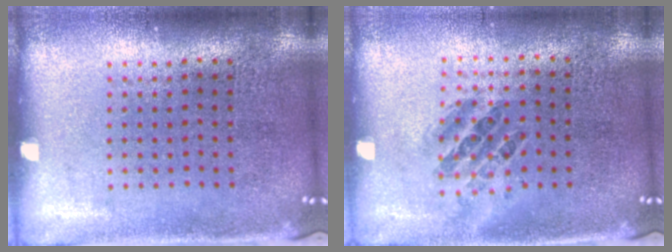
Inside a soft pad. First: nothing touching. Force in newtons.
{"total": 0.8, "press": 0.7, "slide": 0.4}